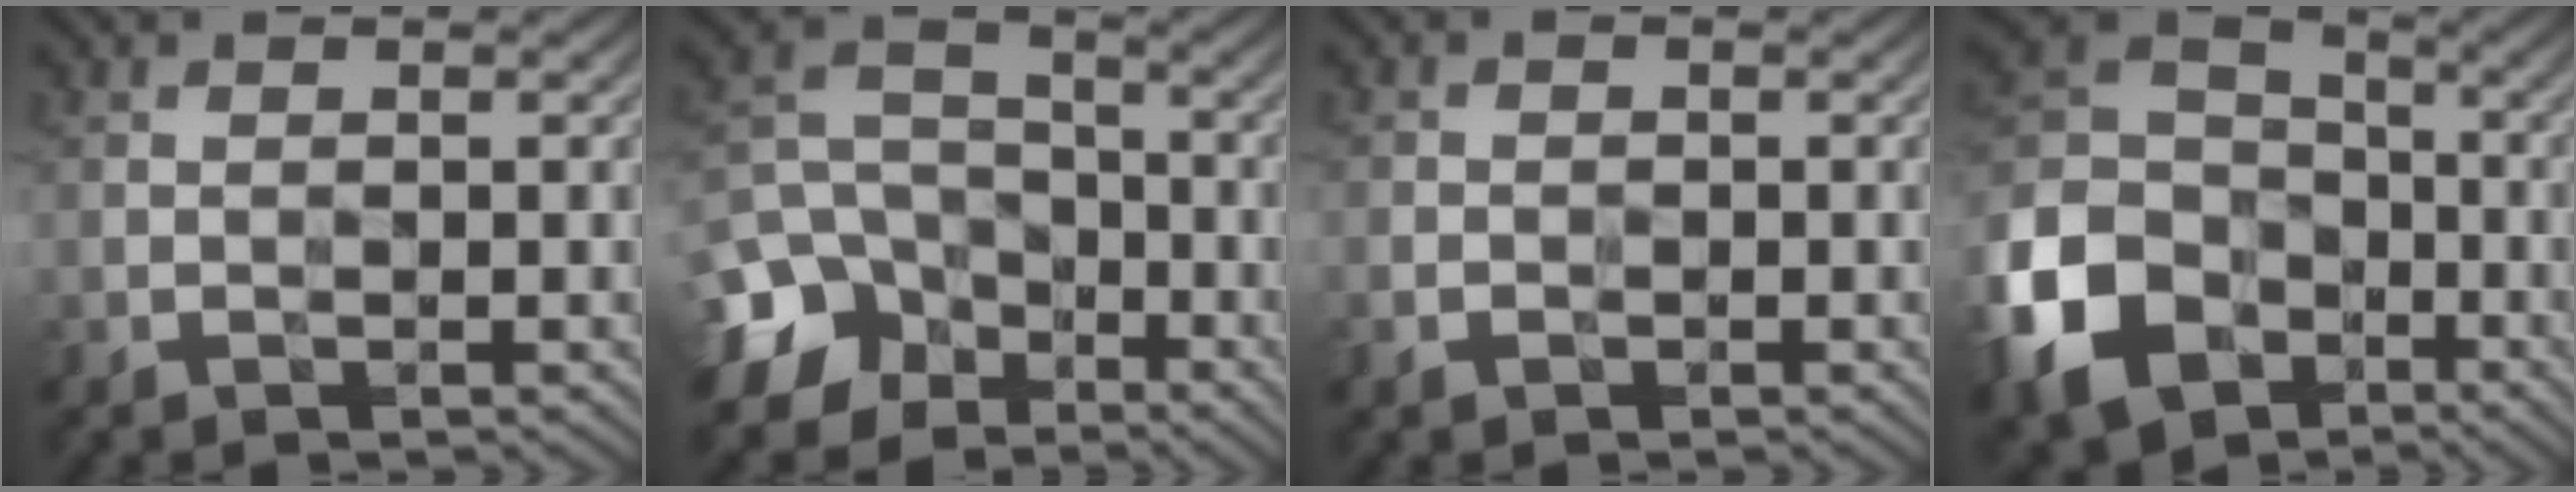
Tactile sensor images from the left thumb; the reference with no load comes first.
{"total": 13.1, "force": [-7.1, 9.9, 4.7], "torque": [-0.153, -0.039, -0.134]}
{"total": 1.3, "force": [-0.8, 1.0, 0.1], "torque": [-0.002, -0.002, -0.019]}
{"total": 16.1, "force": [-6.8, 12.2, 7.9], "torque": [-0.269, -0.040, -0.135]}